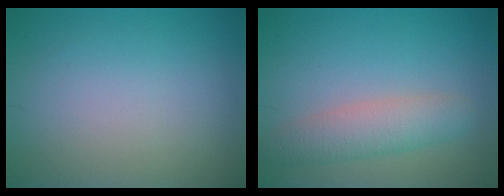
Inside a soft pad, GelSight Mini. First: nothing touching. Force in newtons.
{"total": 3.6, "press": 3.6, "slide": 0.1}